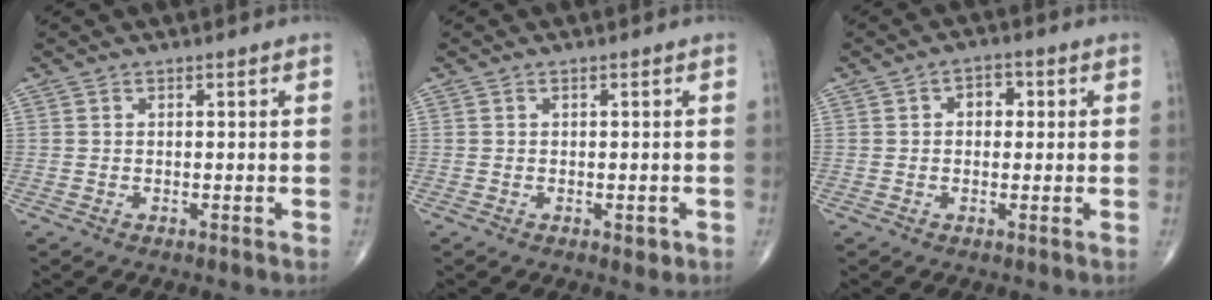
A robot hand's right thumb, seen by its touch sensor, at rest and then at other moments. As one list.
[{"total": 1.4, "force": [-0.5, 0.7, 1.1], "torque": [-0.004, -0.001, -0.005]}, {"total": 3.5, "force": [0.6, 2.6, 2.3], "torque": [-0.013, 0.009, 0.003]}]